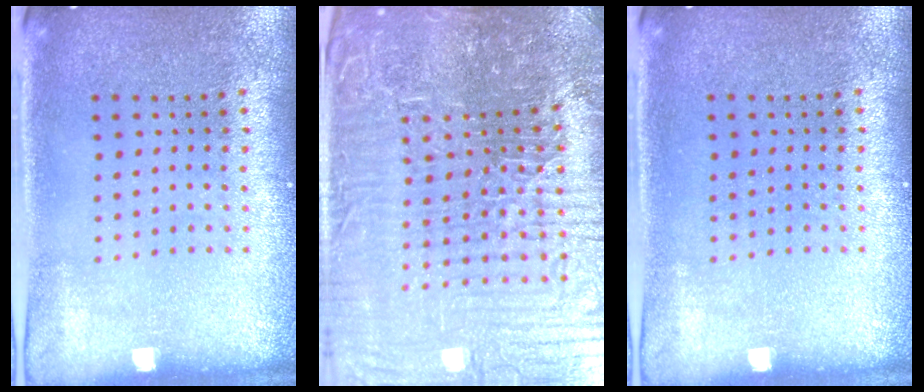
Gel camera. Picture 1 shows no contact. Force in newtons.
{"total": 7.1, "press": 6.5, "slide": 2.9}
{"total": 0.0}